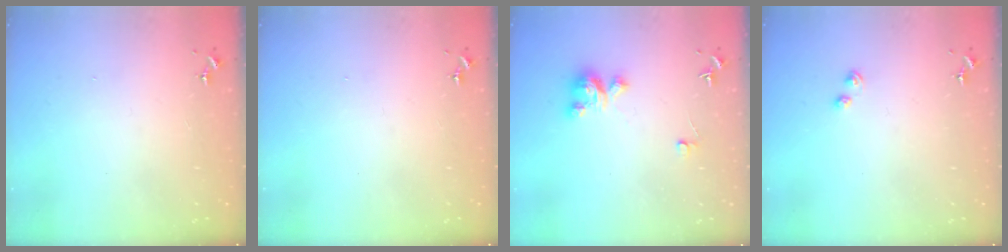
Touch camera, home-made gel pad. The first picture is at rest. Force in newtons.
{"total": 0.0}
{"total": 4.7, "press": 4.7, "slide": 0.3}
{"total": 2.2, "press": 2.1, "slide": 0.5}